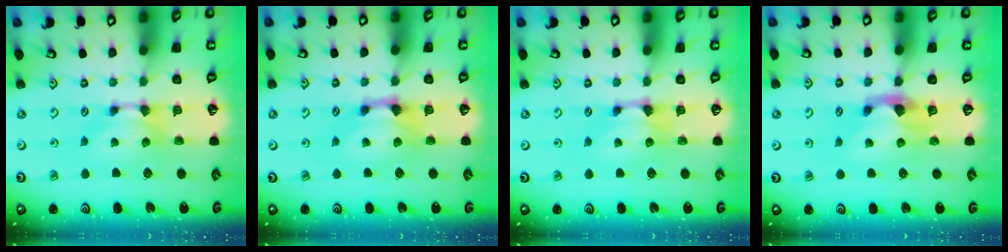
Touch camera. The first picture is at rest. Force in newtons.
{"total": 1.1, "press": 0.5, "slide": 1.0}
{"total": 0.9, "press": 0.6, "slide": 0.7}
{"total": 2.1, "press": 1.7, "slide": 1.2}